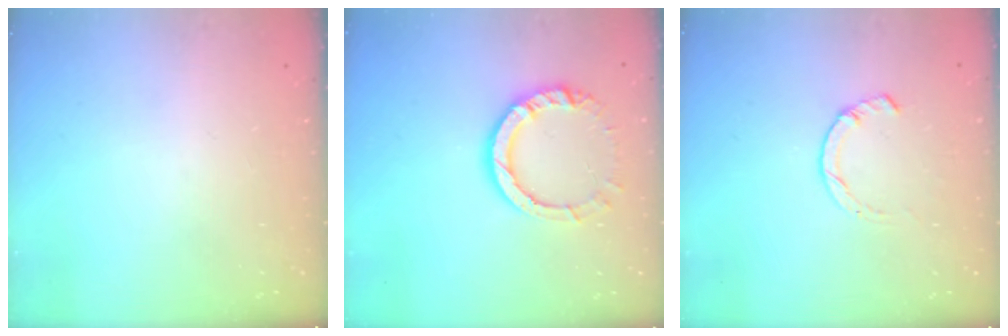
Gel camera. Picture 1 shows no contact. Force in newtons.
{"total": 11.3, "press": 11.2, "slide": 1.3}
{"total": 3.0, "press": 3.0, "slide": 0.4}